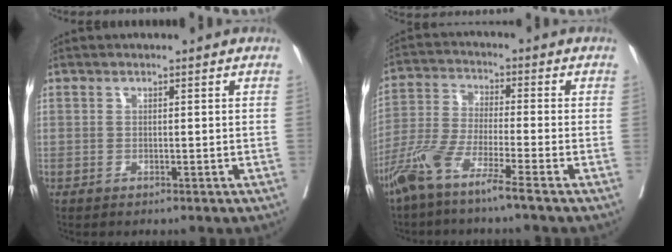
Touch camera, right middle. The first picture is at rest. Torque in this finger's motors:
{"motor_torque": [1.03, -0.89, 0.53, 0.10]}